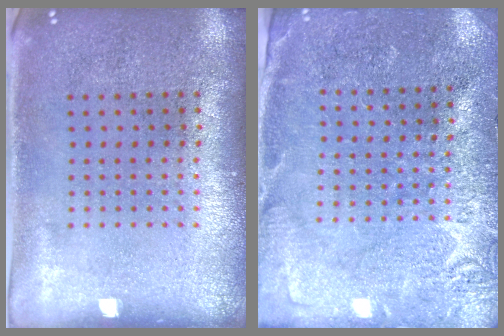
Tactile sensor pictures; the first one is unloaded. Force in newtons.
{"total": 2.8, "press": 2.8, "slide": 0.1}